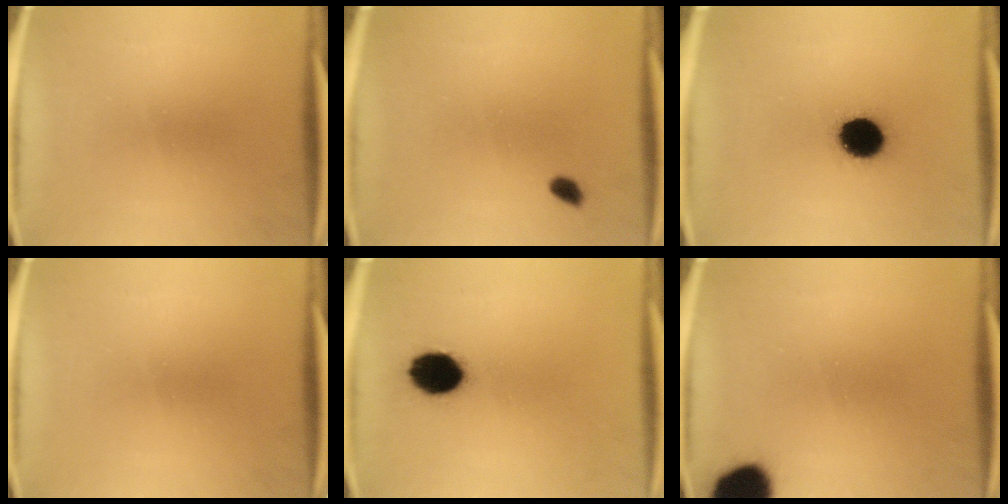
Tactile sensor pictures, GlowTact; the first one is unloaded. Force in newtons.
{"total": 1.5}
{"total": 12.0}
{"total": 0.0}
{"total": 10.0}
{"total": 11.6}